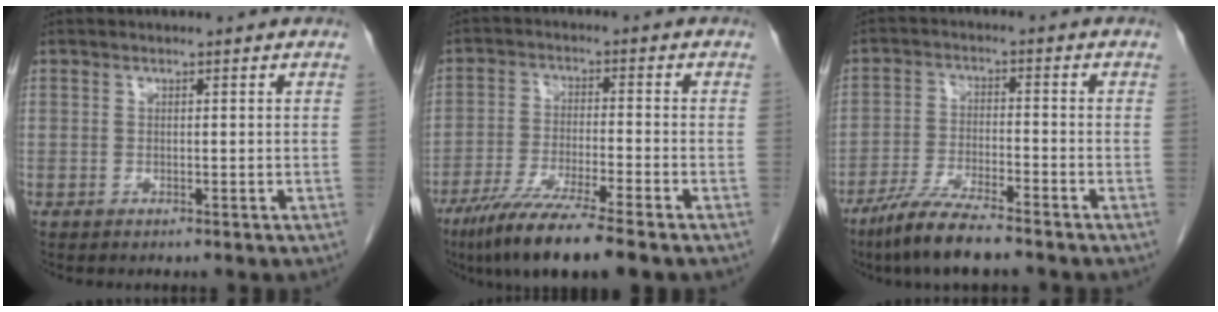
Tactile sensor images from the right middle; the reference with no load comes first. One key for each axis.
{"total": 10.8, "fx": -7.8, "fy": -0.1, "fz": 7.5, "tx": -0.136, "ty": -0.035, "tz": -0.134}
{"total": 8.5, "fx": -6.6, "fy": 0.6, "fz": 5.2, "tx": -0.105, "ty": -0.026, "tz": -0.124}